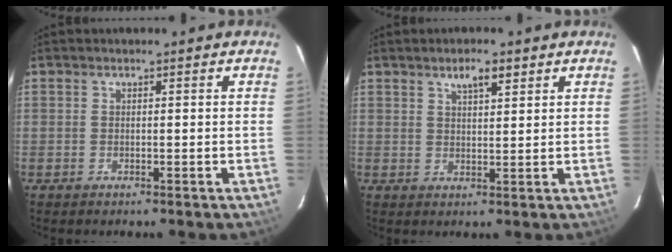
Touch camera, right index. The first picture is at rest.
{"total": 3.8, "force": [2.4, 1.3, 2.7], "torque": [-0.044, 0.006, 0.041]}